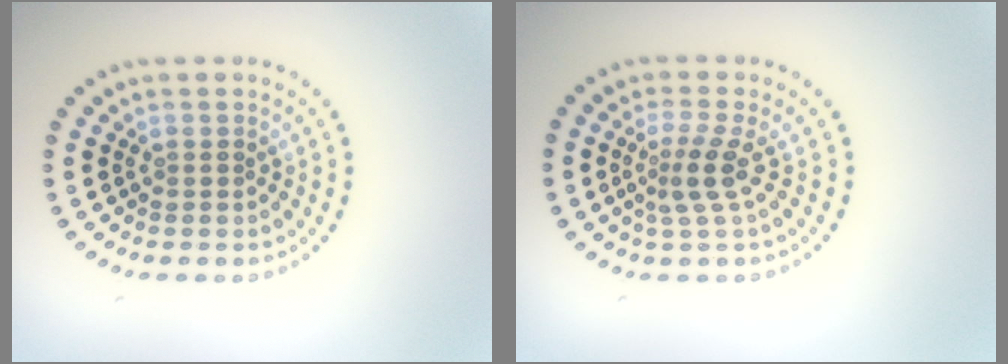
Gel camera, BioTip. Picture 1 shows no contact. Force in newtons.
{"total": 2.5, "press": 1.7, "slide": 1.8}